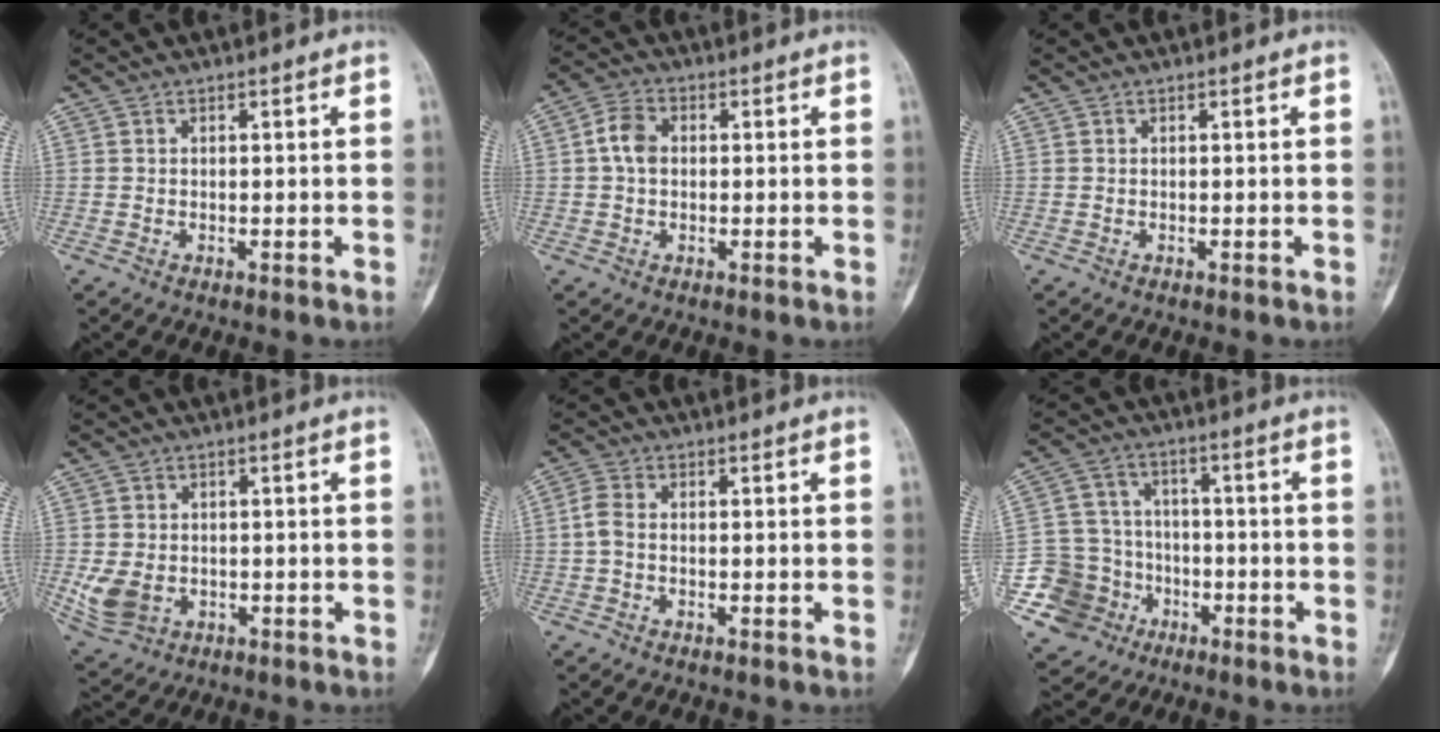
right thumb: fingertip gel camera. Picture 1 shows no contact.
{"total": 5.1, "force": [0.4, 3.8, 3.4], "torque": [-0.061, 0.012, 0.001]}
{"total": 0.0}
{"total": 6.4, "force": [-1.1, 5.0, 3.9], "torque": [-0.072, 0.000, -0.011]}
{"total": 2.7, "force": [-0.4, 1.6, 2.1], "torque": [-0.049, 0.007, -0.016]}
{"total": 11.6, "force": [-4.9, 10.4, 1.5], "torque": [-0.009, 0.058, -0.076]}